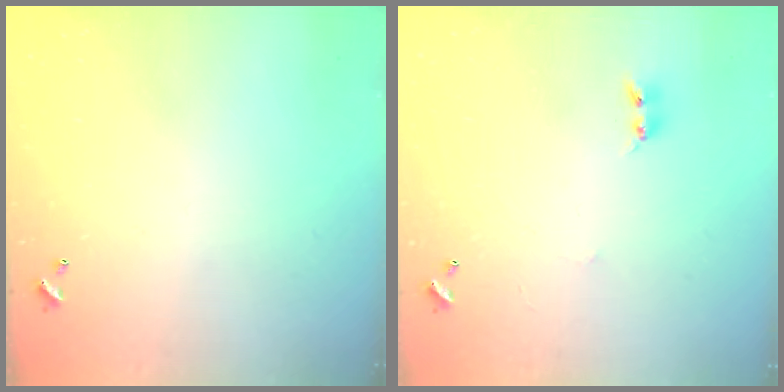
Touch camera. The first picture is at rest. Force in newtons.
{"total": 2.5, "press": 2.5, "slide": 0.4}